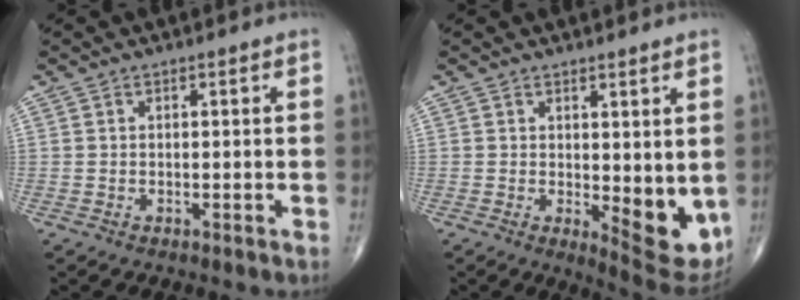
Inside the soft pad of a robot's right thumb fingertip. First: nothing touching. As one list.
[{"total": 9.0, "force": [0.0, 3.7, 8.3], "torque": [-0.087, -0.024, 0.011]}]